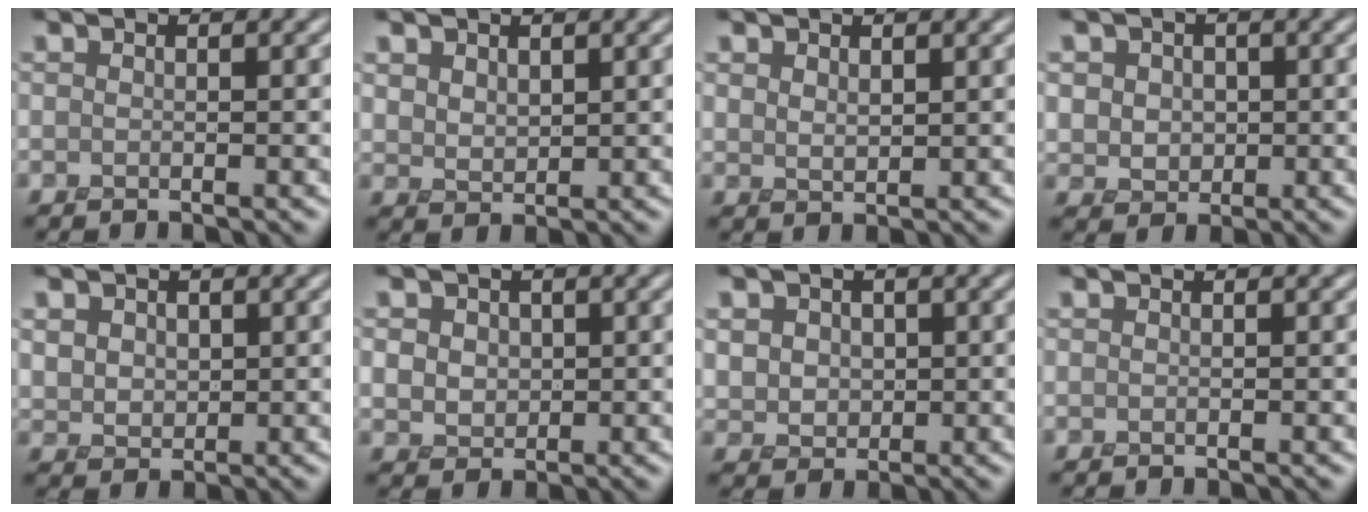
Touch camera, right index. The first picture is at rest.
{"total": 2.0, "force": [1.0, 1.4, 1.0], "torque": [-0.029, -0.006, 0.021]}
{"total": 1.3, "force": [1.0, 0.6, 0.5], "torque": [-0.015, -0.005, 0.024]}
{"total": 3.8, "force": [0.4, 3.4, 1.6], "torque": [-0.027, 0.008, 0.000]}
{"total": 3.8, "force": [1.3, 3.1, 1.9], "torque": [-0.051, 0.008, 0.020]}
{"total": 3.6, "force": [1.0, 3.0, 1.8], "torque": [-0.042, 0.010, 0.012]}
{"total": 4.0, "force": [0.8, 3.5, 1.7], "torque": [-0.037, 0.010, 0.008]}
{"total": 0.0}